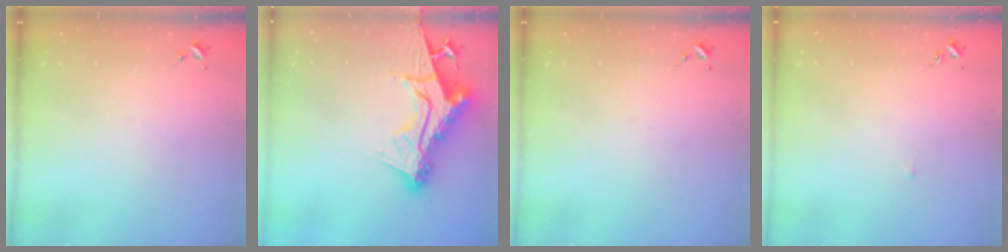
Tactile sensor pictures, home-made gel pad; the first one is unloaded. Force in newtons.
{"total": 19.4, "press": 19.4, "slide": 1.4}
{"total": 0.0}
{"total": 2.6, "press": 2.6, "slide": 0.3}